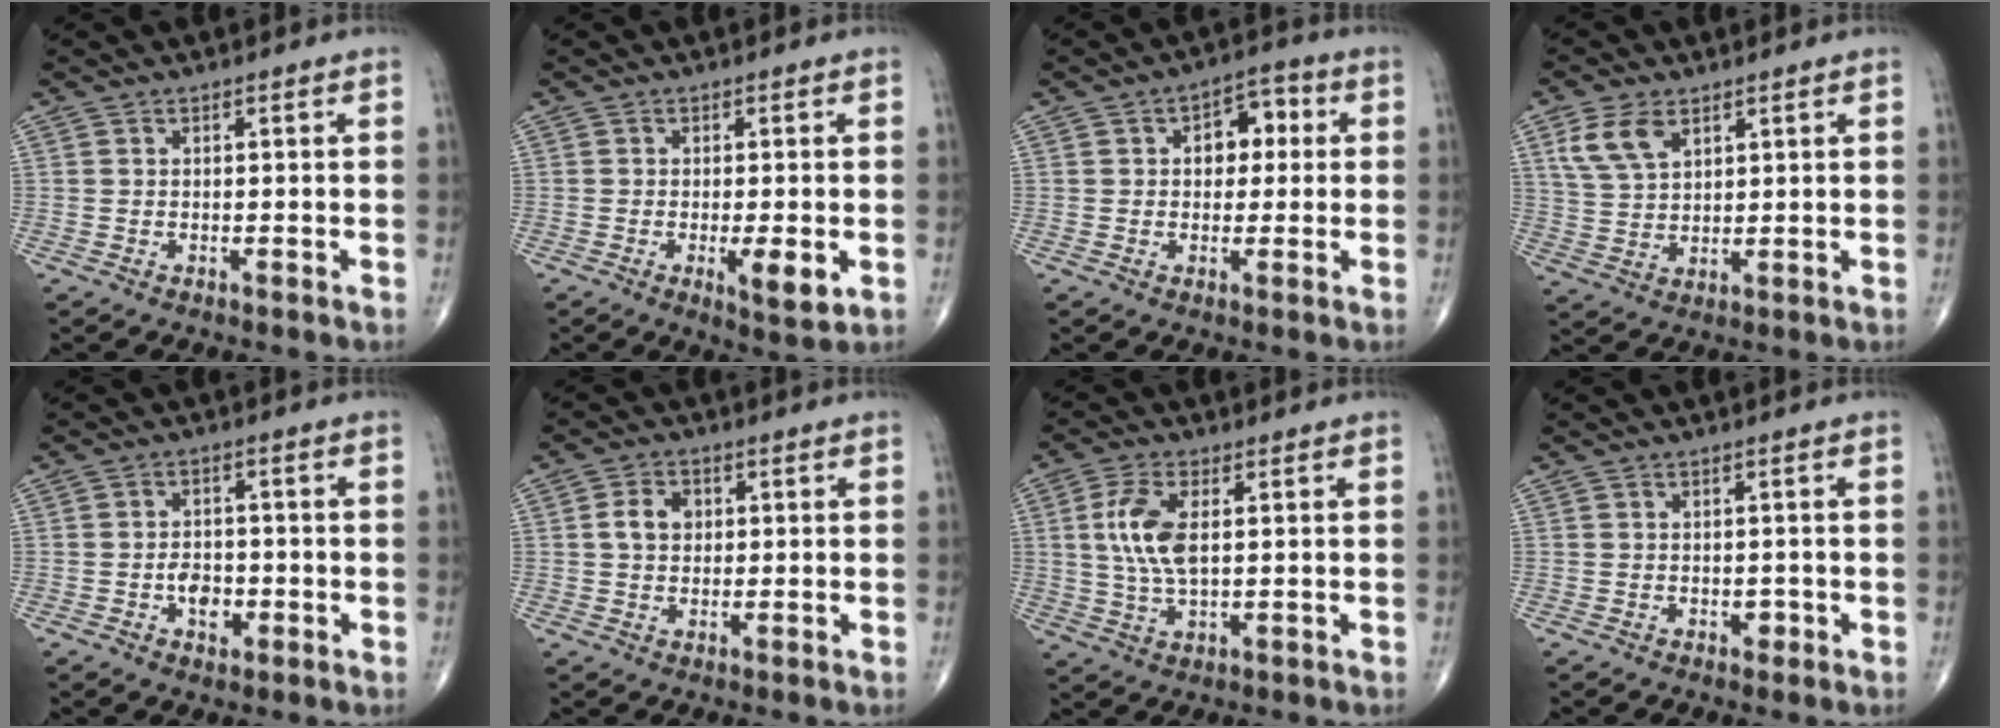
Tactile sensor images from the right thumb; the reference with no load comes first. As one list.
[{"total": 5.4, "force": [-1.3, 1.5, 5.0], "torque": [-0.077, -0.014, -0.019]}, {"total": 6.9, "force": [1.2, 4.7, 4.9], "torque": [-0.038, 0.018, 0.010]}, {"total": 7.6, "force": [3.7, 4.4, 4.9], "torque": [-0.089, -0.009, 0.081]}, {"total": 4.9, "force": [-1.5, 3.3, 3.3], "torque": [-0.034, 0.008, -0.024]}, {"total": 4.6, "force": [0.7, 3.5, 2.9], "torque": [-0.046, 0.007, 0.009]}, {"total": 8.4, "force": [1.3, 3.8, 7.3], "torque": [-0.163, -0.002, 0.027]}, {"total": 1.4, "force": [-0.5, 1.0, 0.8], "torque": [-0.004, 0.002, -0.007]}]